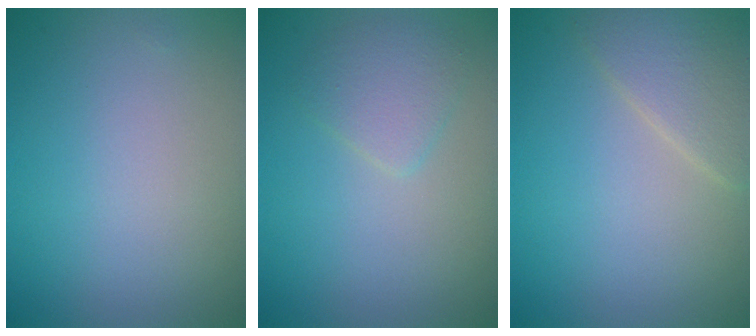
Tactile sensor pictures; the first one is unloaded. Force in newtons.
{"total": 2.1, "press": 2.1, "slide": 0.1}
{"total": 2.8, "press": 2.8, "slide": 0.3}